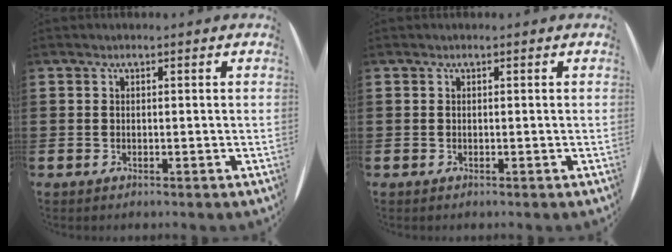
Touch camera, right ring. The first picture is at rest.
{"total": 0.0}